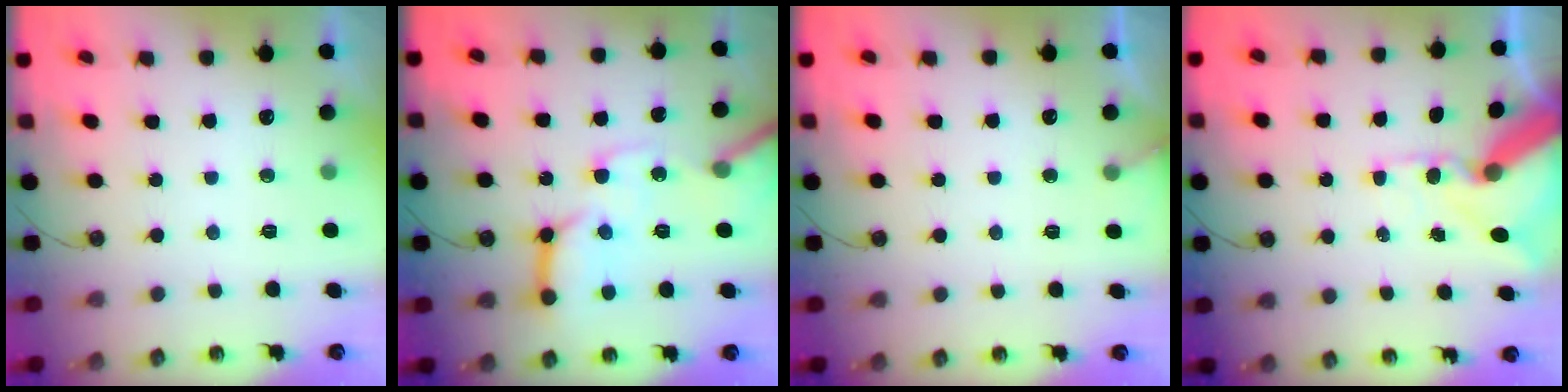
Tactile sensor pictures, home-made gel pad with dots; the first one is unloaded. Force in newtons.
{"total": 16.7, "press": 16.5, "slide": 2.1}
{"total": 3.7, "press": 3.7, "slide": 0.3}
{"total": 14.8, "press": 14.6, "slide": 2.2}